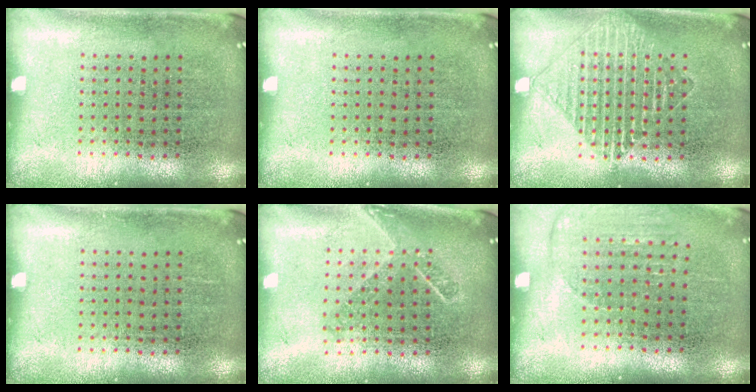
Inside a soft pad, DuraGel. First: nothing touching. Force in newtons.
{"total": 0.0}
{"total": 1.3, "press": 1.3, "slide": 0.2}
{"total": 0.0}
{"total": 1.7, "press": 1.3, "slide": 1.1}
{"total": 1.1, "press": 1.1, "slide": 0.4}